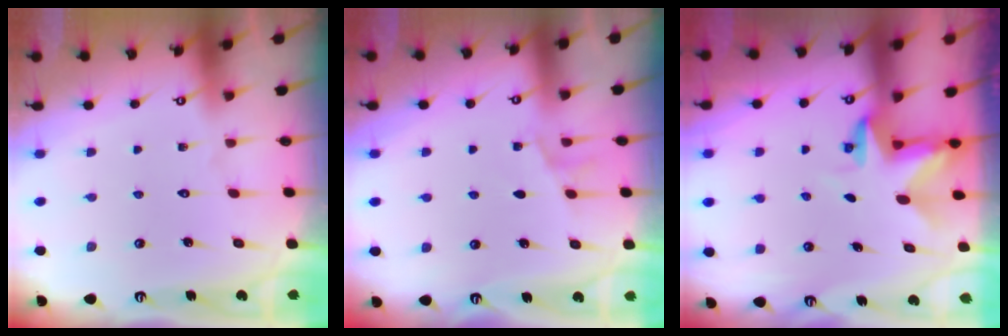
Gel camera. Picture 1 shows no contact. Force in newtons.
{"total": 5.4, "press": 4.8, "slide": 2.6}
{"total": 3.0, "press": 3.0, "slide": 0.2}